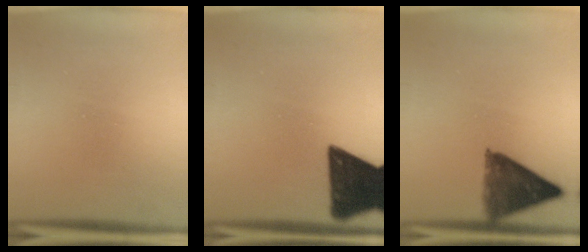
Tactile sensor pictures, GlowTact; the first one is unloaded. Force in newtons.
{"total": 13.4}
{"total": 8.2}